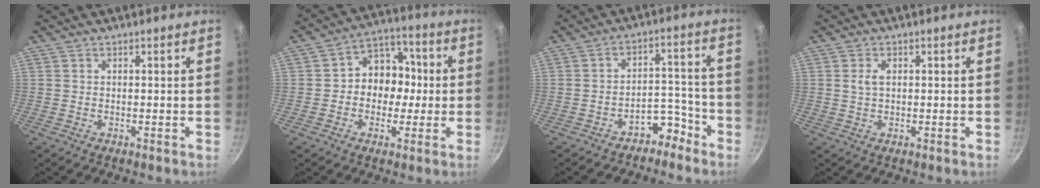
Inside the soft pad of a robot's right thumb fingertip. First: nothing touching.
{"total": 9.9, "force": [-0.5, 8.4, 5.3], "torque": [-0.017, 0.033, -0.024]}
{"total": 6.9, "force": [-5.1, 3.8, 2.8], "torque": [0.005, 0.073, -0.068]}
{"total": 2.3, "force": [0.3, 1.4, 1.8], "torque": [-0.029, 0.004, 0.006]}